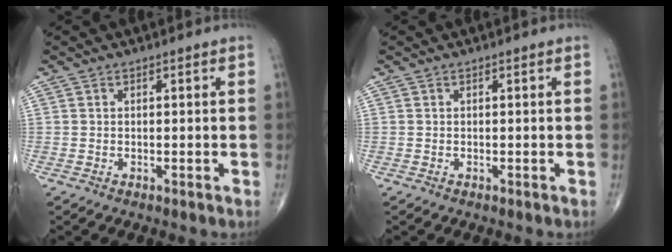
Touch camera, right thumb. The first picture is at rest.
{"total": 0.0}